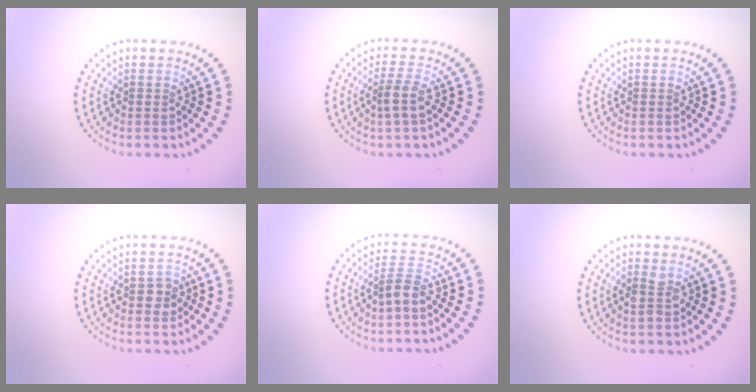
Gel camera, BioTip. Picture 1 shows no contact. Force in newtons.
{"total": 2.2, "press": 1.7, "slide": 1.3}
{"total": 0.0}
{"total": 1.6, "press": 1.6, "slide": 0.3}
{"total": 1.9, "press": 1.6, "slide": 1.1}
{"total": 1.8, "press": 1.7, "slide": 0.2}